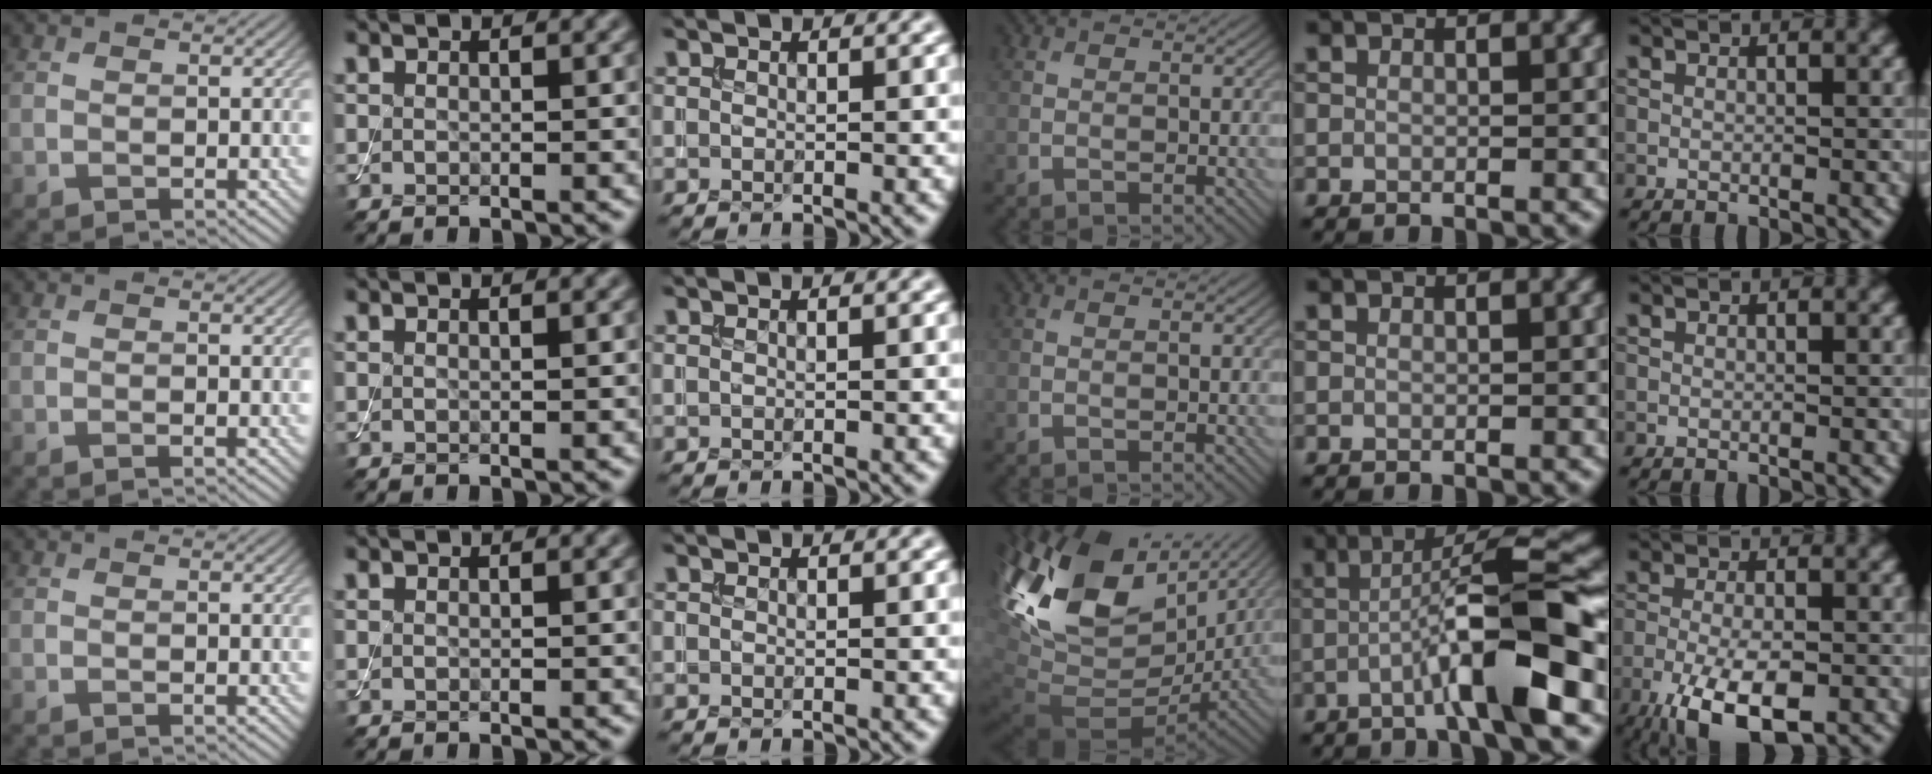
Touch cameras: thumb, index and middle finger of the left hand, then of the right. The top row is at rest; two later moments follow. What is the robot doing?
{"motion": "assemble", "object": "toy tower of hanoi"}